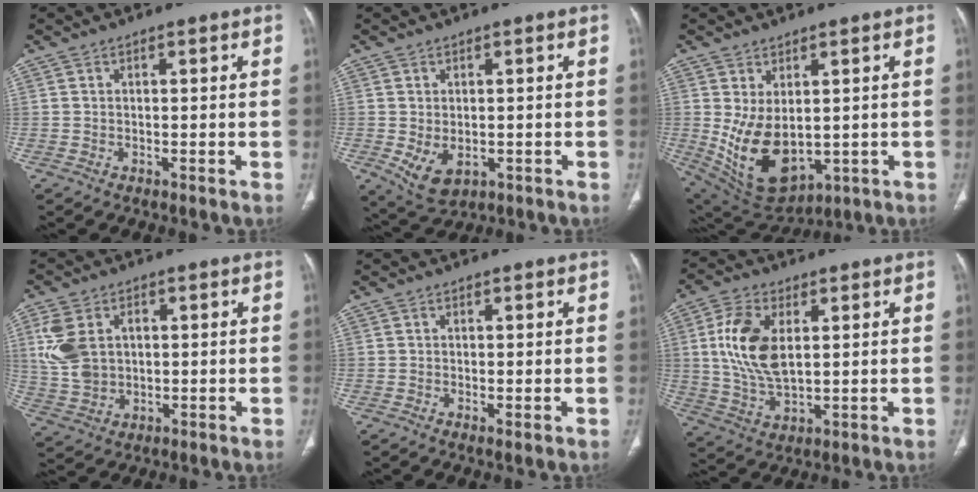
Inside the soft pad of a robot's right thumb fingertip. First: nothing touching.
{"total": 6.0, "force": [-1.1, 3.9, 4.4], "torque": [-0.074, -0.008, 0.000]}
{"total": 13.0, "force": [-0.2, 7.9, 10.4], "torque": [-0.171, -0.015, 0.034]}
{"total": 10.0, "force": [2.0, 7.3, 6.5], "torque": [-0.128, 0.005, 0.046]}
{"total": 0.9, "force": [-0.2, 0.3, 0.8], "torque": [-0.020, -0.005, -0.004]}
{"total": 12.1, "force": [2.6, 6.5, 9.9], "torque": [-0.197, -0.008, 0.054]}